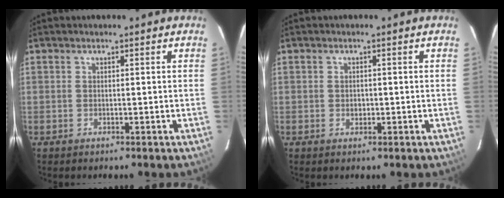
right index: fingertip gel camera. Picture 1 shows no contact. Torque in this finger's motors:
{"motor_torque": [0.13, -0.01, 0.04, 0.01]}